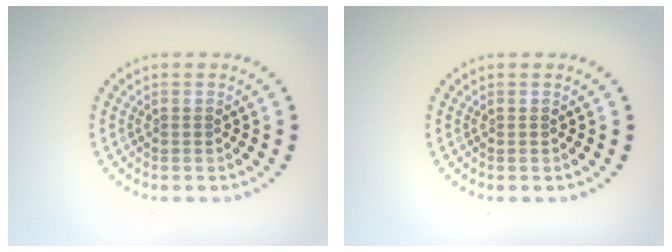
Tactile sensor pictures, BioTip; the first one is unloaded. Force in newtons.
{"total": 0.0}